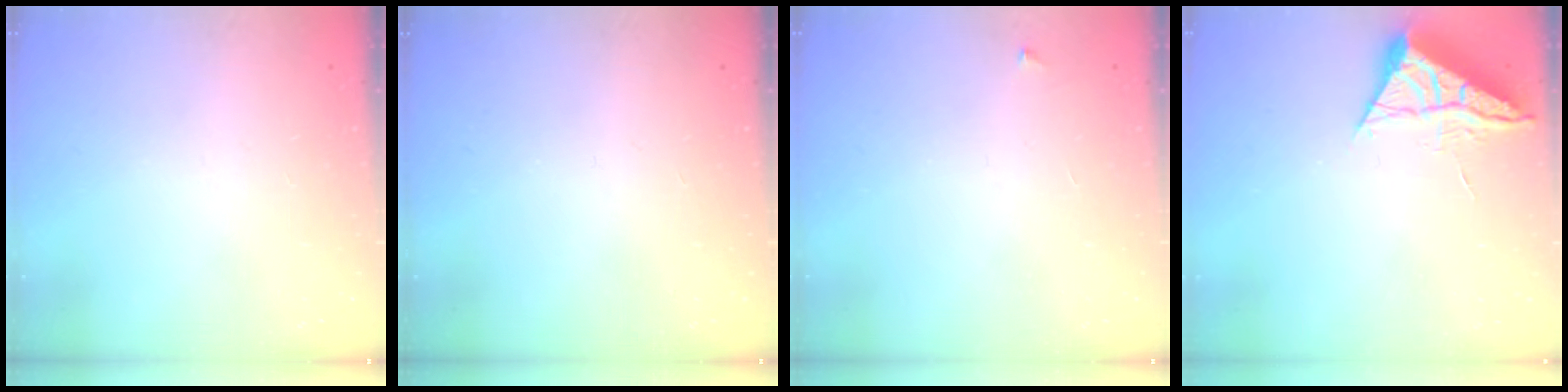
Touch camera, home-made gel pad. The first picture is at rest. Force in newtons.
{"total": 0.0}
{"total": 3.2, "press": 3.2, "slide": 0.5}
{"total": 6.0, "press": 5.9, "slide": 0.4}